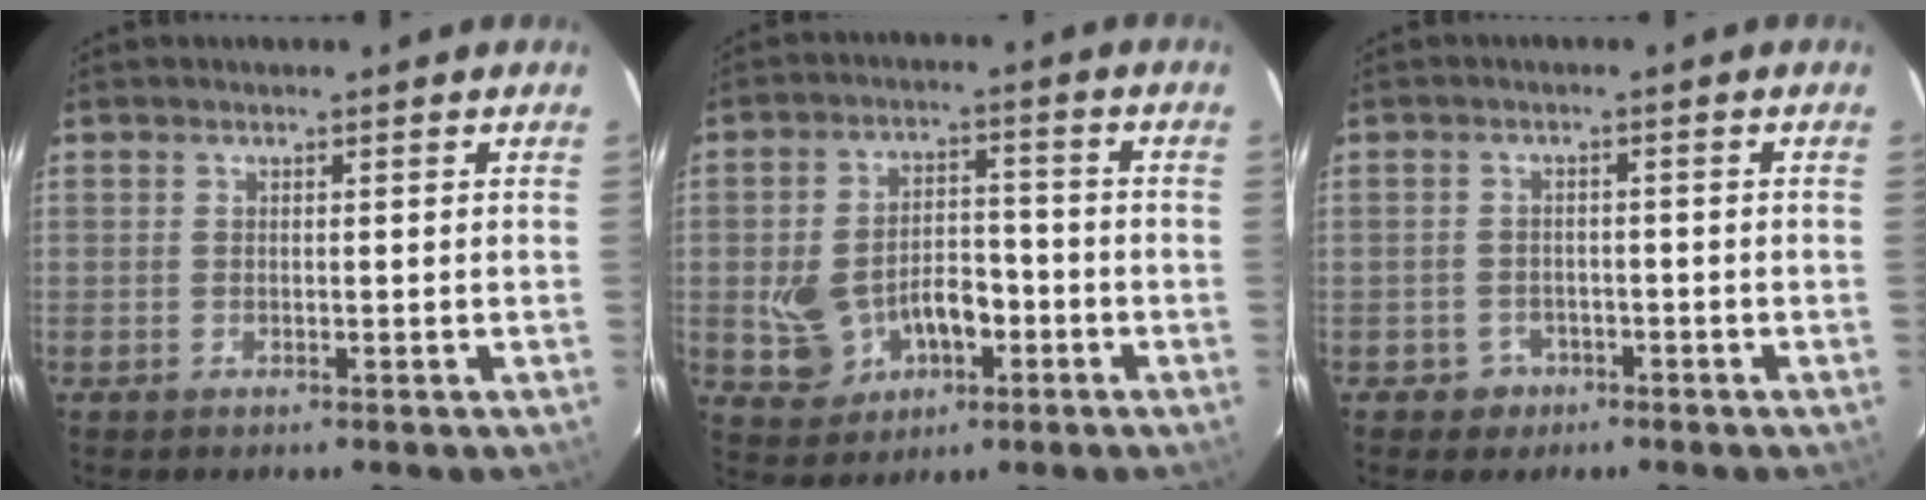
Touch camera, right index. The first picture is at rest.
{"total": 11.4, "force": [-3.4, 8.1, 7.3], "torque": [-0.161, 0.011, -0.038]}
{"total": 3.9, "force": [-2.1, 3.3, 0.3], "torque": [-0.022, 0.013, -0.032]}